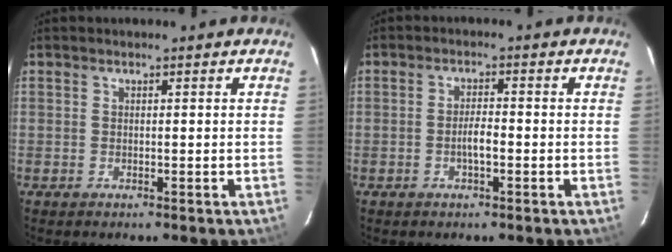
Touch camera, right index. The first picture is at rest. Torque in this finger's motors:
{"motor_torque": [0.70, -0.16, 0.21, 0.05]}